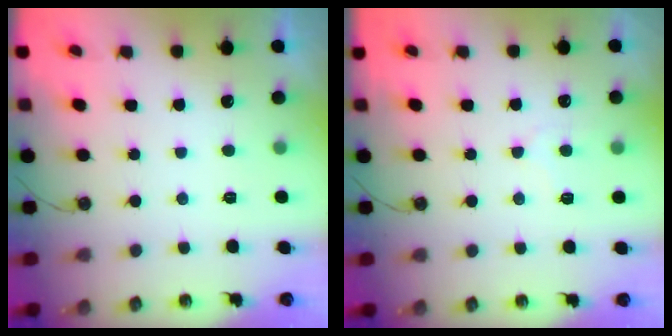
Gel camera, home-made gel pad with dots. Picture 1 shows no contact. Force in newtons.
{"total": 5.6, "press": 5.5, "slide": 0.7}